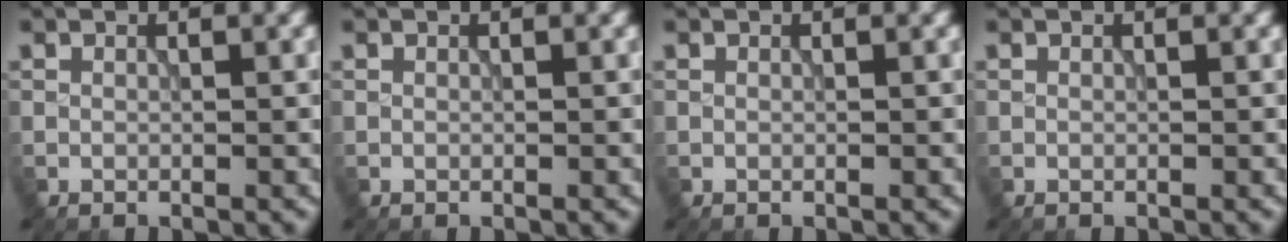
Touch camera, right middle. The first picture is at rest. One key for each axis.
{"total": 0.0}
{"total": 0.0}
{"total": 0.0}